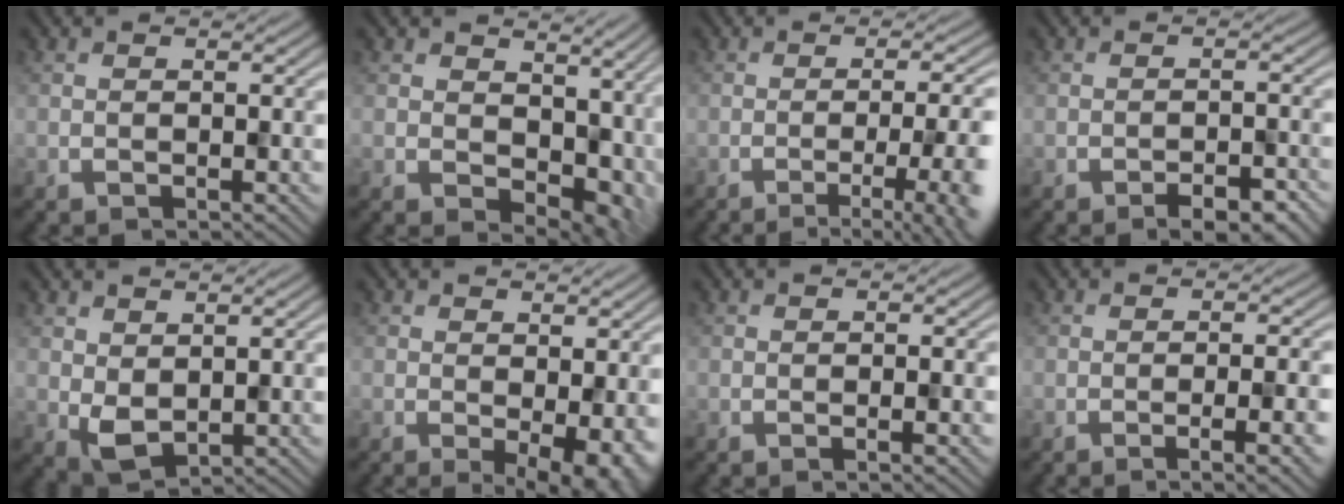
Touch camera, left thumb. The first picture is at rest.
{"total": 8.5, "force": [2.2, 6.0, 5.7], "torque": [-0.085, -0.023, 0.057]}
{"total": 9.5, "force": [-3.2, 3.1, 8.4], "torque": [-0.082, 0.000, -0.042]}
{"total": 2.9, "force": [-2.4, 0.8, 1.5], "torque": [-0.019, 0.008, -0.029]}
{"total": 2.5, "force": [0.7, 2.0, 1.3], "torque": [-0.036, -0.008, 0.024]}
{"total": 3.5, "force": [-0.3, 1.2, 3.3], "torque": [-0.045, -0.011, 0.007]}
{"total": 1.7, "force": [-0.5, 0.3, 1.7], "torque": [-0.018, 0.003, -0.008]}
{"total": 6.0, "force": [-2.5, 1.3, 5.3], "torque": [-0.067, 0.004, -0.027]}